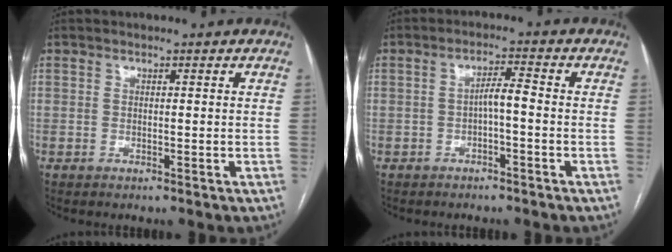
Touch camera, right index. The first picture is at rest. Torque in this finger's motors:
{"motor_torque": [0.56, 0.03, 0.13, 0.06]}